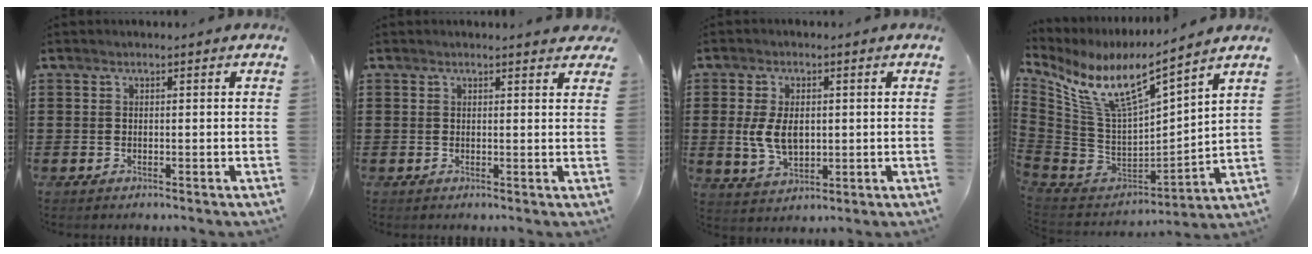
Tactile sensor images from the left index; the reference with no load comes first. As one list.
[{"total": 1.4, "force": [1.3, 0.1, 0.5], "torque": [-0.005, -0.002, 0.025]}, {"total": 6.3, "force": [0.5, 3.8, 5.0], "torque": [-0.112, 0.001, 0.002]}, {"total": 11.2, "force": [7.2, 2.2, 8.4], "torque": [-0.193, -0.055, 0.119]}]